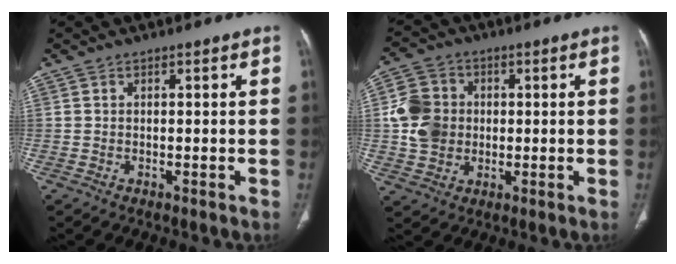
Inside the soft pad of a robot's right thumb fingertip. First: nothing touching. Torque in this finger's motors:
{"motor_torque": [1.13, 1.04, 0.75, 0.47, 0.04]}